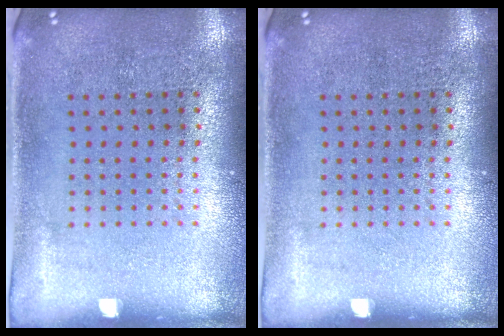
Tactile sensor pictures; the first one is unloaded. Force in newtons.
{"total": 0.0}